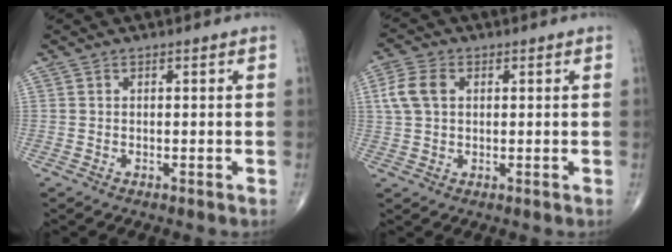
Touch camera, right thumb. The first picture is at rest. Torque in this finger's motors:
{"motor_torque": [-0.64, 0.82, 0.43, 0.08, 0.05]}